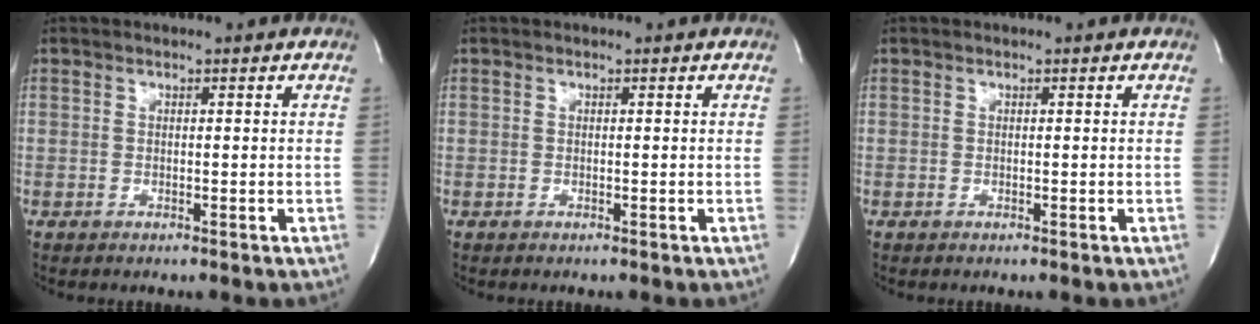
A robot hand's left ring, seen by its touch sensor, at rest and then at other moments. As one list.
[{"total": 0.0}, {"total": 0.0}]